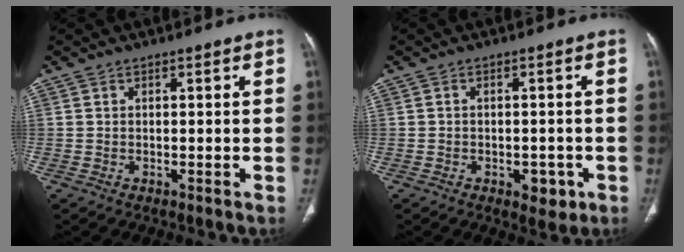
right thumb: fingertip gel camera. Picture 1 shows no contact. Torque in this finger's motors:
{"motor_torque": [0.58, 0.83, -0.19, 0.07, 0.02]}